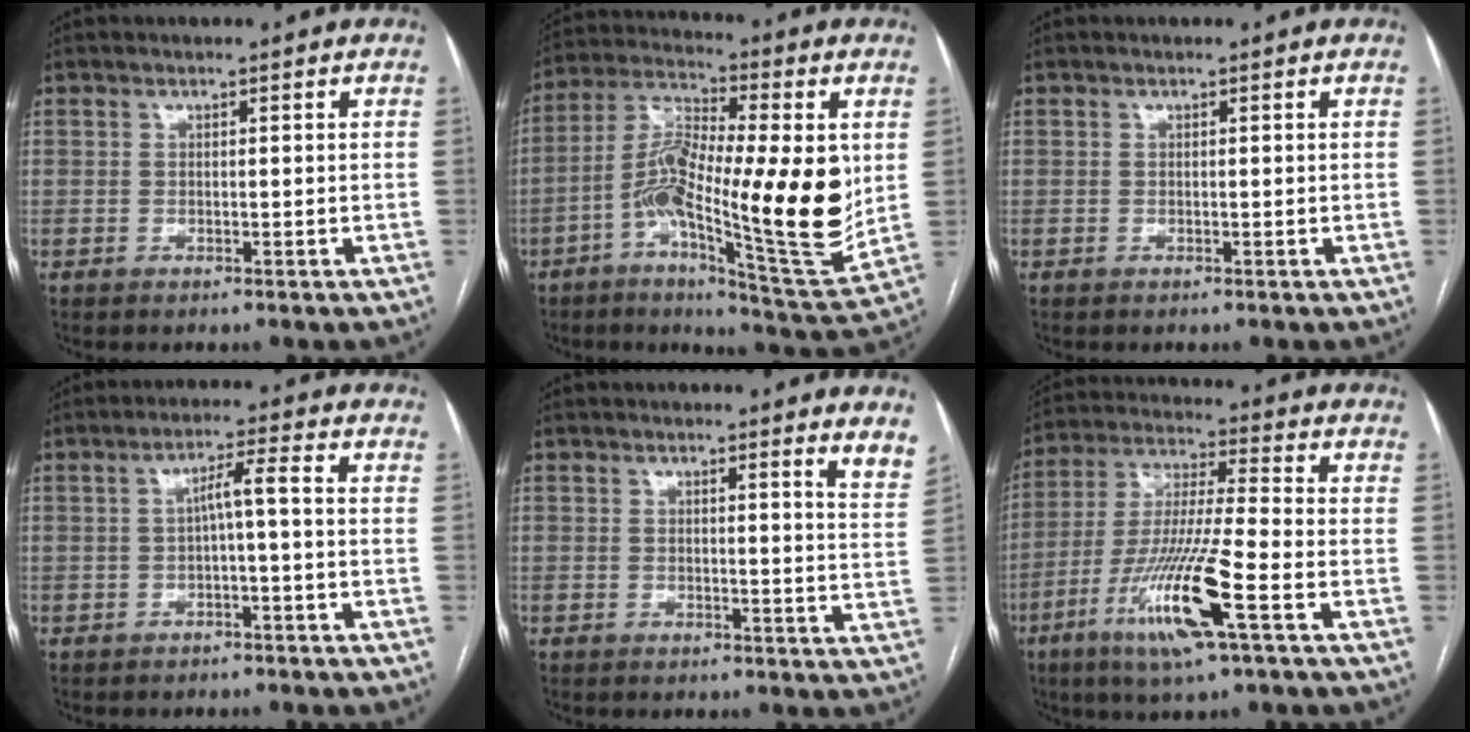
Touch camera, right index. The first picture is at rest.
{"total": 20.9, "force": [-1.2, 3.8, 20.5], "torque": [-0.356, 0.004, -0.020]}
{"total": 0.0}
{"total": 3.7, "force": [-0.5, 0.0, 3.7], "torque": [-0.062, 0.016, -0.005]}
{"total": 4.6, "force": [3.9, -0.3, 2.3], "torque": [-0.029, -0.026, 0.023]}
{"total": 15.0, "force": [-6.5, 0.2, 13.5], "torque": [-0.275, -0.021, -0.121]}